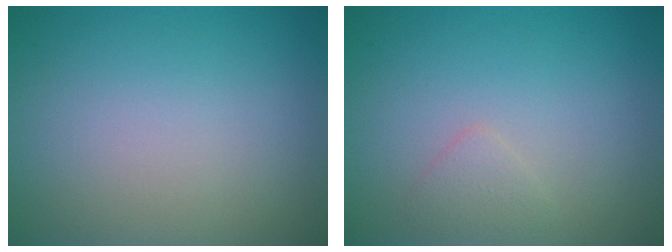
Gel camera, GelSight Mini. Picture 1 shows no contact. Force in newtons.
{"total": 1.1, "press": 1.1, "slide": 0.0}